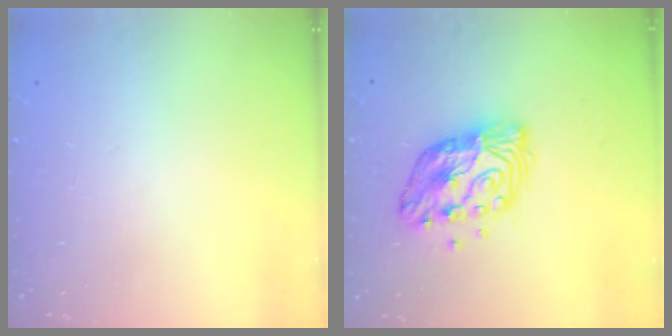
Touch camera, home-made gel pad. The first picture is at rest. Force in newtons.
{"total": 12.7, "press": 12.6, "slide": 1.0}